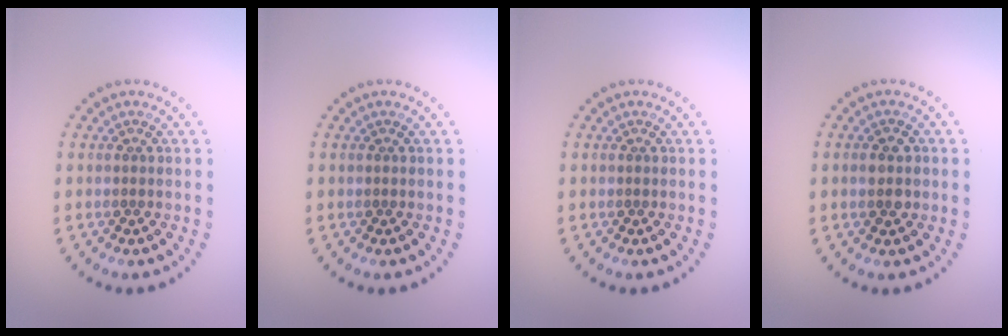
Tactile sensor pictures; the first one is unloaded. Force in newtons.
{"total": 0.0}
{"total": 0.0}
{"total": 2.3, "press": 2.3, "slide": 0.1}